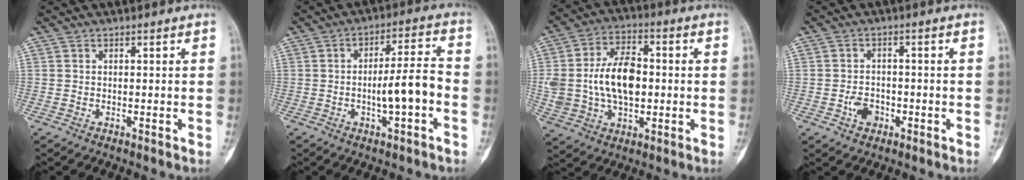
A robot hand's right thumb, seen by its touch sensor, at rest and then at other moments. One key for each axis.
{"total": 9.2, "fx": -2.3, "fy": 2.1, "fz": 8.7, "tx": -0.144, "ty": 0.032, "tz": -0.039}
{"total": 15.0, "fx": 0.0, "fy": 9.3, "fz": 11.7, "tx": -0.202, "ty": 0.020, "tz": 0.004}
{"total": 3.9, "fx": -1.6, "fy": 2.8, "fz": 2.1, "tx": -0.022, "ty": 0.014, "tz": -0.027}